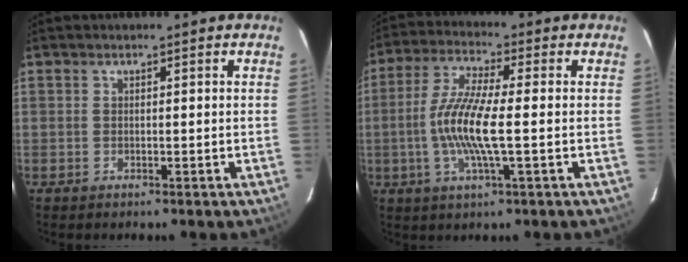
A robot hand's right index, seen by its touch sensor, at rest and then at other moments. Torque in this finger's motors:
{"motor_torque": [1.19, -0.16, 0.67, 0.21]}